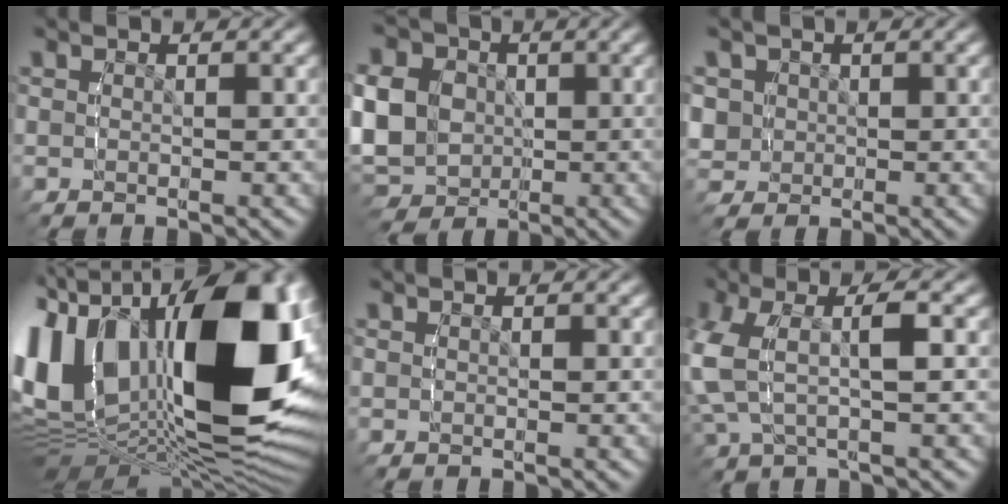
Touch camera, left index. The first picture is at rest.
{"total": 10.1, "force": [-0.7, 8.9, 4.6], "torque": [-0.120, -0.036, -0.012]}
{"total": 4.7, "force": [-0.2, 4.5, 1.1], "torque": [-0.050, -0.020, 0.003]}
{"total": 25.9, "force": [-2.1, 17.1, 19.3], "torque": [-0.358, -0.046, -0.022]}
{"total": 0.0}
{"total": 7.0, "force": [-0.5, 4.8, 5.1], "torque": [-0.131, -0.005, -0.011]}